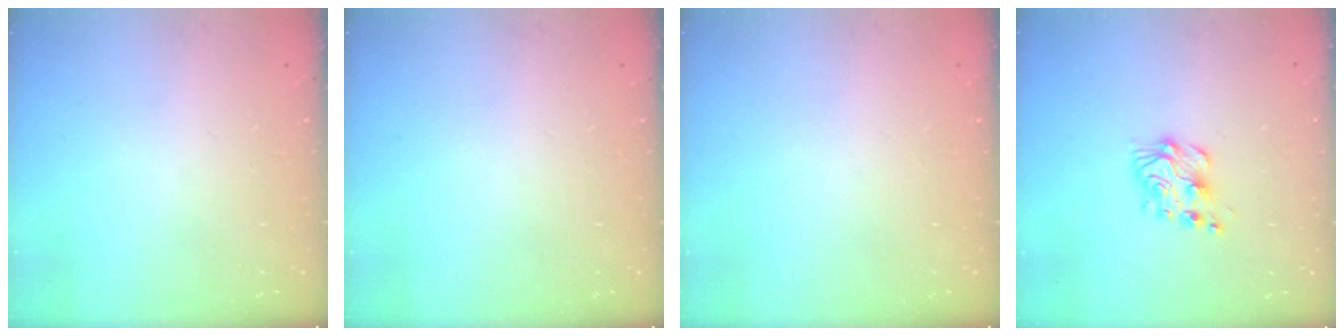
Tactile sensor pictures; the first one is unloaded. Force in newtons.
{"total": 0.0}
{"total": 0.0}
{"total": 8.1, "press": 8.1, "slide": 0.4}